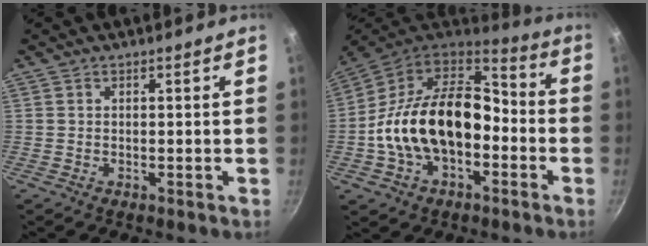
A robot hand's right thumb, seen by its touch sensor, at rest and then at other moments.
{"total": 22.3, "force": [-3.7, 14.5, 16.5], "torque": [-0.272, 0.059, -0.071]}